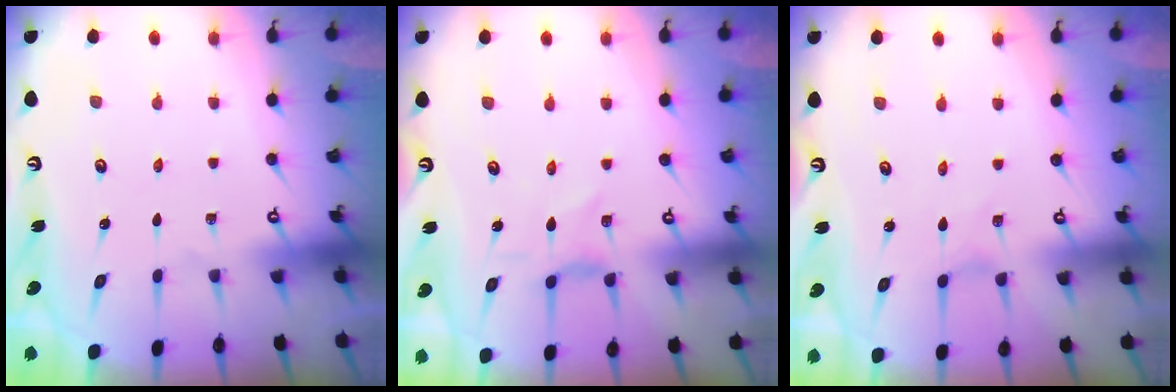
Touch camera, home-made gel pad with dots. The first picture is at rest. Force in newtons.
{"total": 1.4, "press": 1.3, "slide": 0.3}
{"total": 0.0}